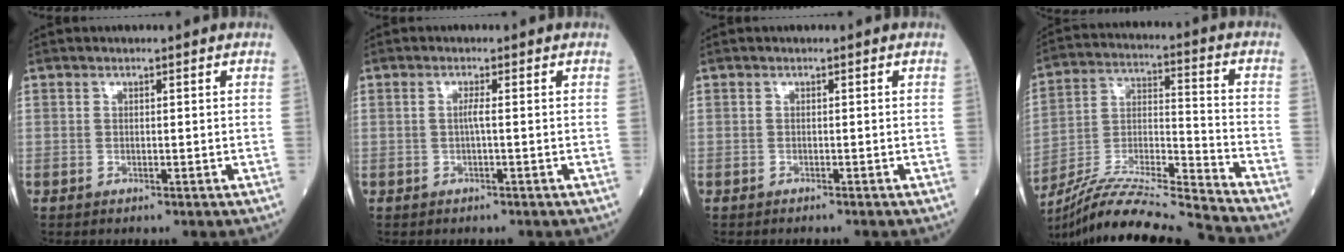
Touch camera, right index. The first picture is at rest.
{"total": 1.1, "force": [-0.1, -0.2, 1.1], "torque": [-0.024, 0.001, -0.002]}
{"total": 1.1, "force": [-0.9, -0.1, 0.5], "torque": [-0.009, 0.001, -0.009]}
{"total": 19.5, "force": [-18.2, -2.0, 6.8], "torque": [-0.133, -0.010, -0.318]}